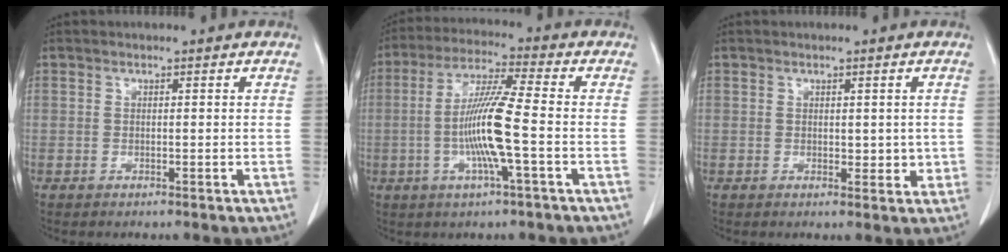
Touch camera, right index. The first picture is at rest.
{"total": 10.6, "force": [-2.0, -0.2, 10.5], "torque": [-0.205, -0.003, -0.044]}
{"total": 2.4, "force": [0.3, 1.6, 1.8], "torque": [-0.015, -0.004, 0.007]}